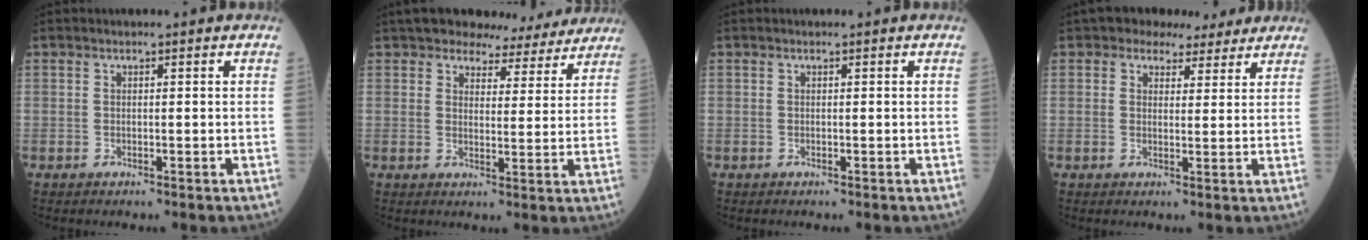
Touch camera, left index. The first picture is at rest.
{"total": 10.6, "force": [9.7, 3.5, 2.5], "torque": [-0.015, 0.007, 0.111]}
{"total": 0.0}
{"total": 5.6, "force": [4.4, 3.2, 1.2], "torque": [-0.012, 0.013, 0.053]}